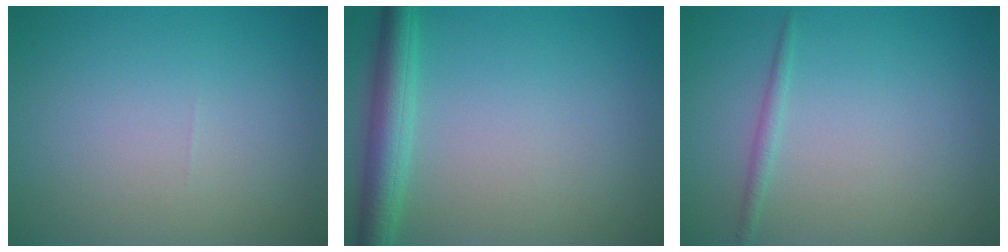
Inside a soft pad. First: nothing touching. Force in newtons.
{"total": 3.8, "press": 3.8, "slide": 0.2}
{"total": 0.9, "press": 0.9, "slide": 0.1}